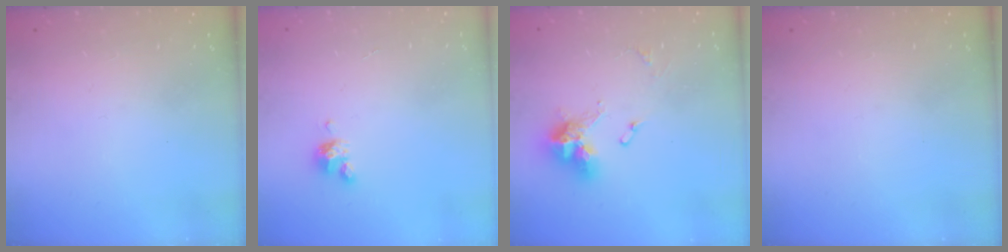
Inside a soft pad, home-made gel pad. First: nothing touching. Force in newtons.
{"total": 4.1, "press": 4.1, "slide": 0.3}
{"total": 11.5, "press": 11.4, "slide": 1.4}
{"total": 0.0}